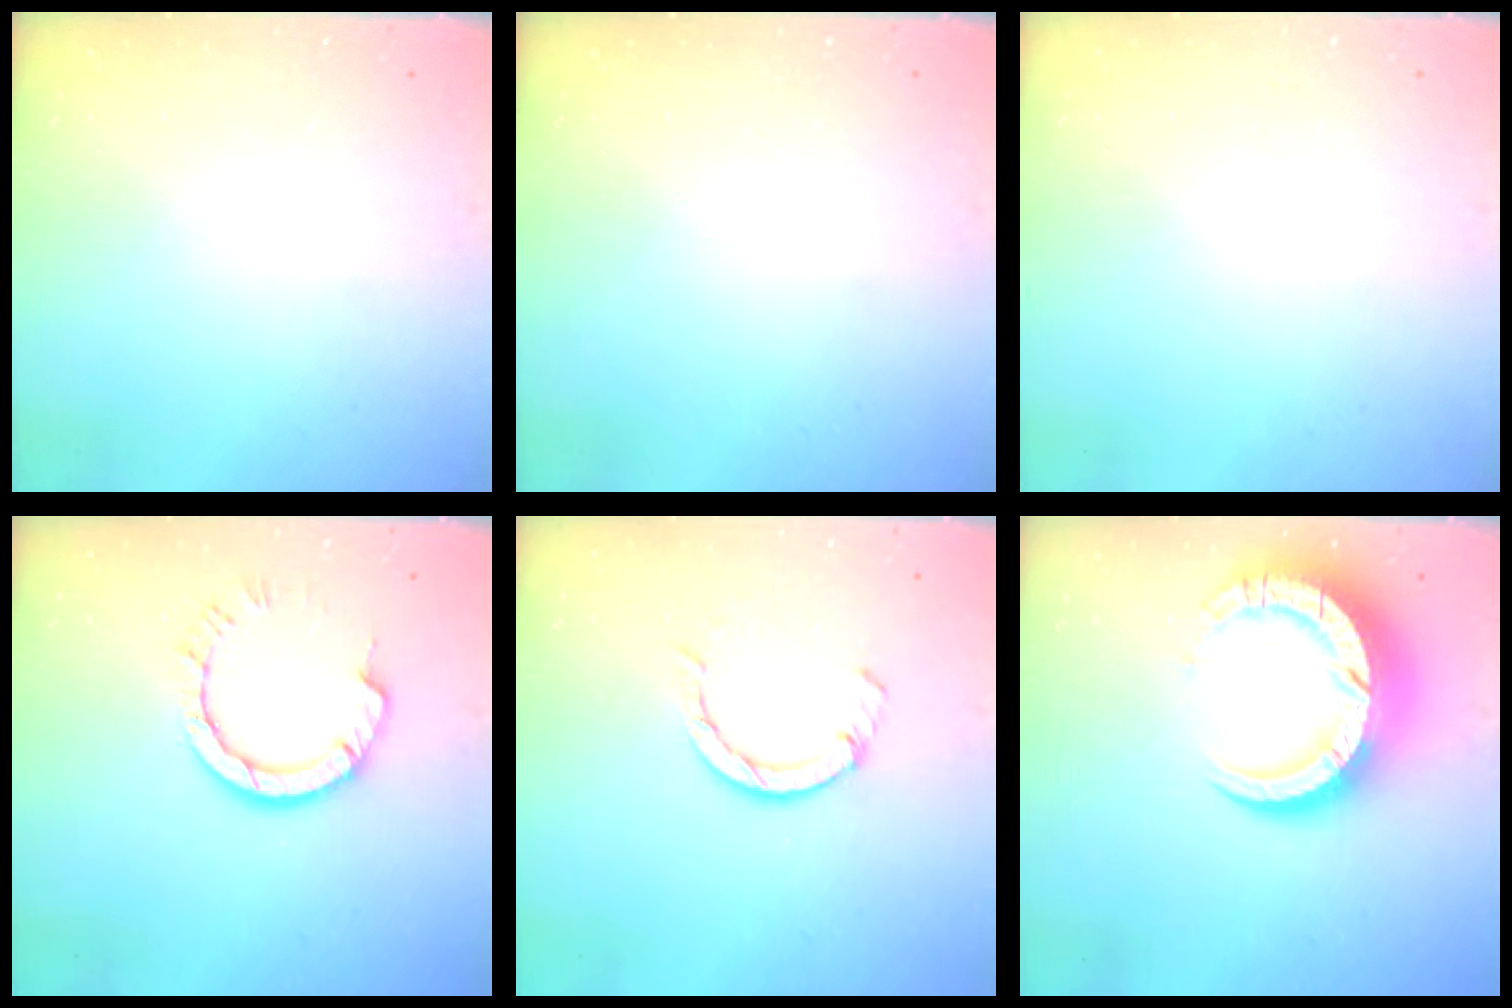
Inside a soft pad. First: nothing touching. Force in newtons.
{"total": 0.0}
{"total": 2.7, "press": 2.7, "slide": 0.2}
{"total": 8.3, "press": 8.3, "slide": 0.9}
{"total": 5.8, "press": 5.8, "slide": 0.8}
{"total": 13.7, "press": 13.6, "slide": 1.2}